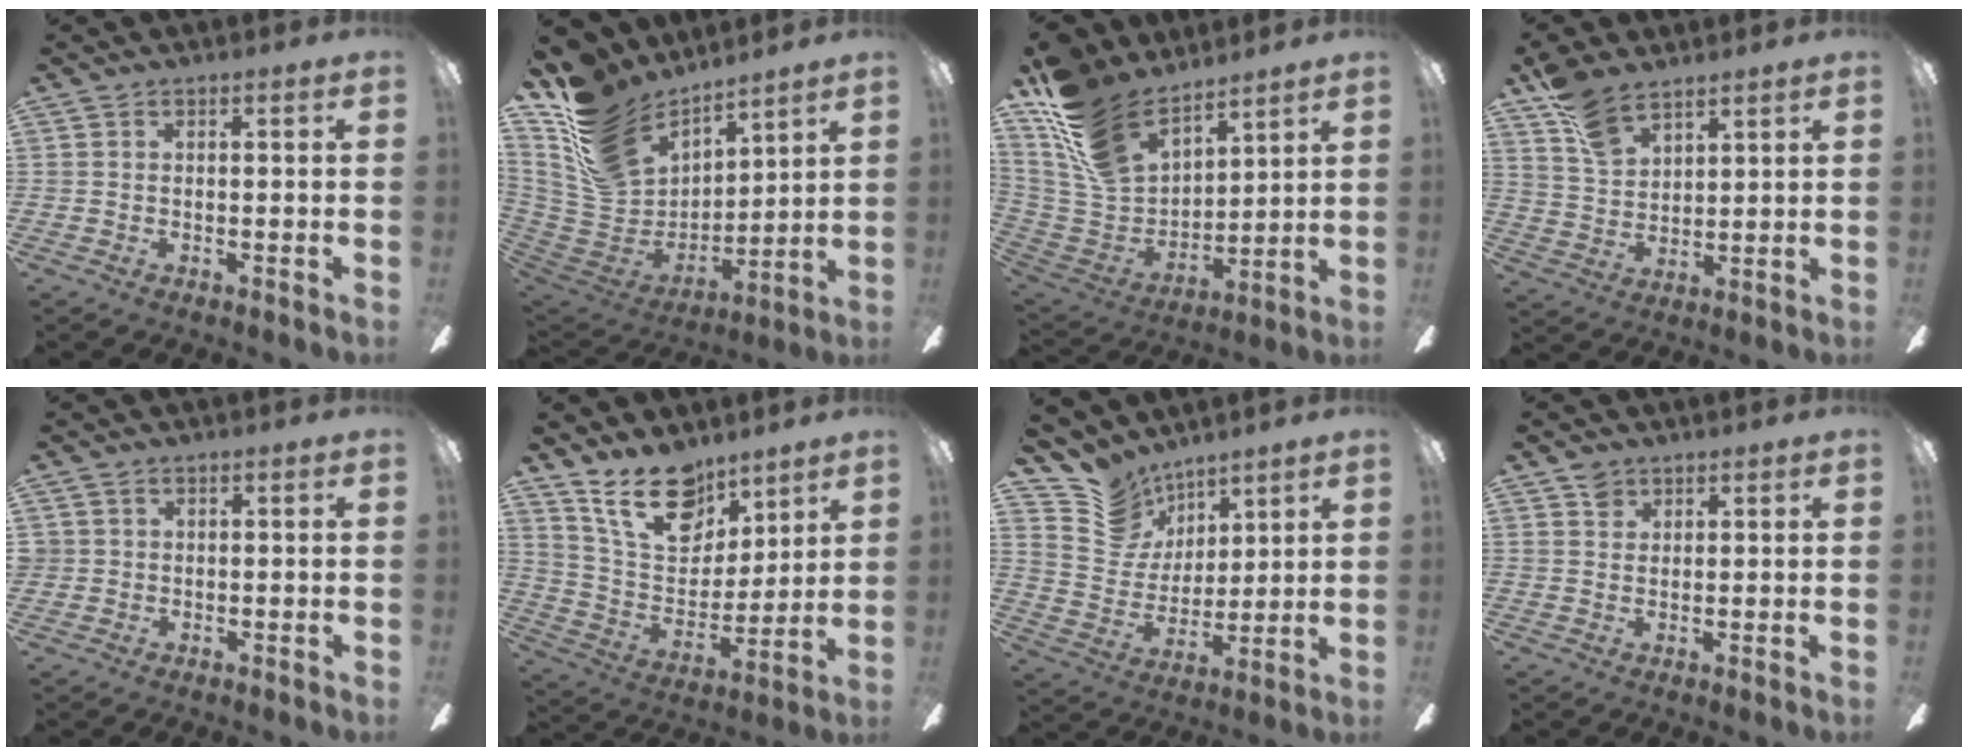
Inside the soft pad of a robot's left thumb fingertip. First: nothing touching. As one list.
[{"total": 18.4, "force": [12.4, 11.0, 7.9], "torque": [-0.184, -0.080, 0.238]}, {"total": 19.3, "force": [14.0, 9.8, 9.0], "torque": [-0.213, -0.079, 0.265]}, {"total": 10.1, "force": [7.7, 4.9, 4.4], "torque": [-0.085, -0.031, 0.146]}, {"total": 1.6, "force": [0.2, 1.6, 0.2], "torque": [-0.007, 0.004, 0.003]}, {"total": 19.1, "force": [13.1, 10.5, 9.2], "torque": [-0.157, -0.072, 0.241]}, {"total": 11.8, "force": [9.1, 7.5, 1.1], "torque": [-0.058, -0.071, 0.183]}, {"total": 2.6, "force": [1.8, 1.8, 0.5], "torque": [-0.005, -0.001, 0.034]}]